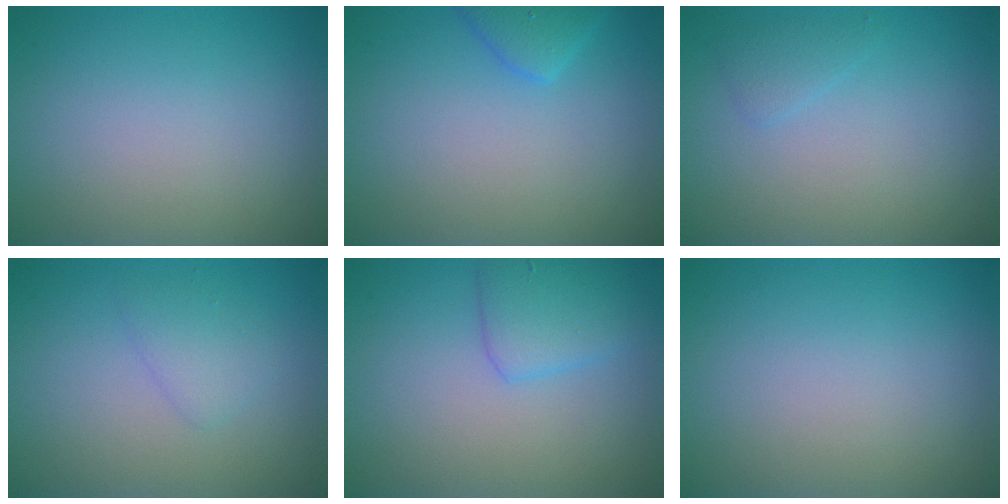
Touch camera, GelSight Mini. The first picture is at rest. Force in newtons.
{"total": 2.1, "press": 2.1, "slide": 0.1}
{"total": 1.1, "press": 1.1, "slide": 0.1}
{"total": 1.7, "press": 1.7, "slide": 0.1}
{"total": 2.8, "press": 2.8, "slide": 0.1}
{"total": 0.0}